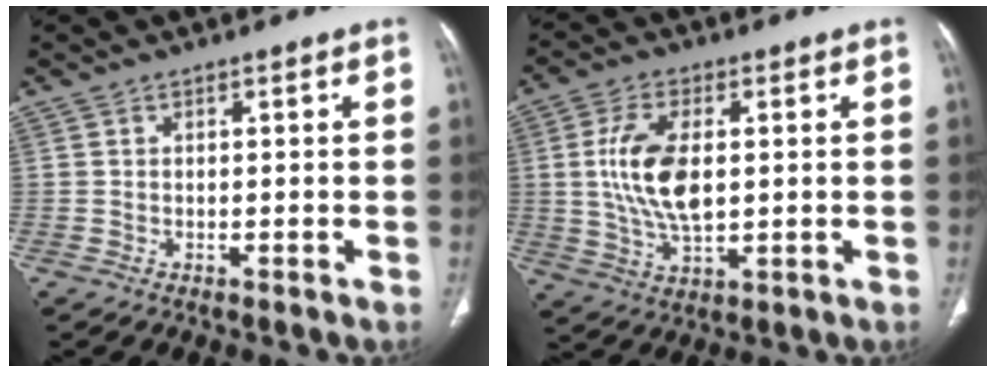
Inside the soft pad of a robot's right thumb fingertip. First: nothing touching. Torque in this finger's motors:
{"motor_torque": [1.37, 3.64, 1.32, 0.04, 0.35]}